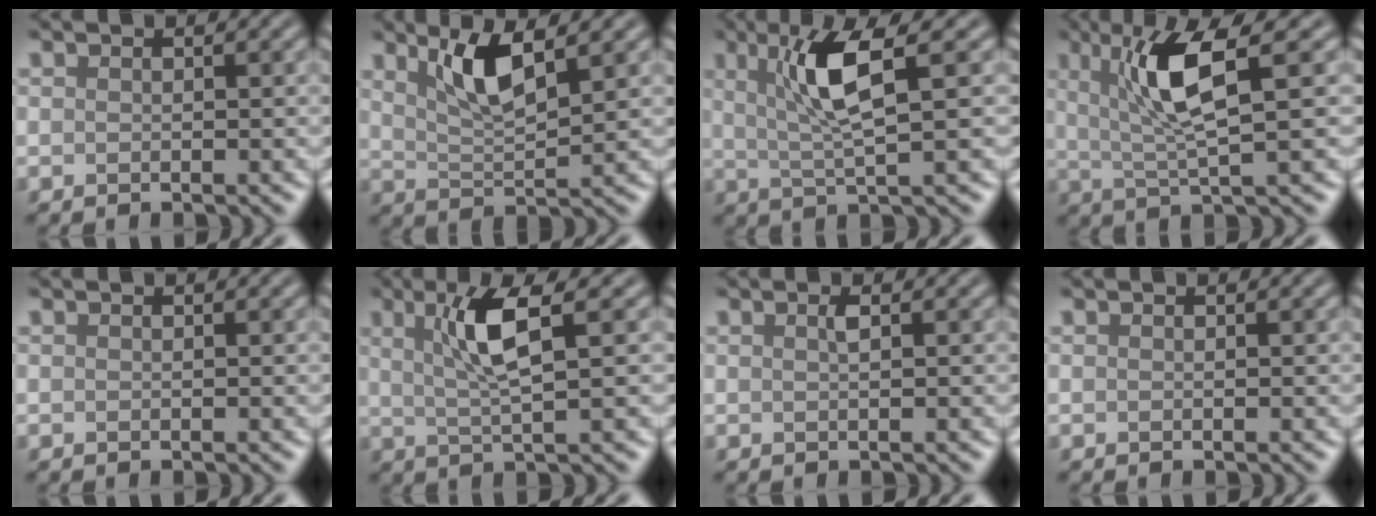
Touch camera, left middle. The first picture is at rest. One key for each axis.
{"total": 4.3, "fx": 2.3, "fy": 1.0, "fz": 3.5, "tx": -0.071, "ty": -0.001, "tz": 0.047}
{"total": 5.2, "fx": 1.6, "fy": 0.8, "fz": 4.9, "tx": -0.098, "ty": 0.001, "tz": 0.033}
{"total": 5.8, "fx": 1.7, "fy": 1.0, "fz": 5.5, "tx": -0.110, "ty": 0.001, "tz": 0.037}
{"total": 0.0}
{"total": 4.5, "fx": 1.4, "fy": 0.7, "fz": 4.3, "tx": -0.085, "ty": 0.002, "tz": 0.029}
{"total": 0.9, "fx": 0.3, "fy": 0.2, "fz": 0.8, "tx": -0.013, "ty": 0.003, "tz": 0.005}
{"total": 0.0}